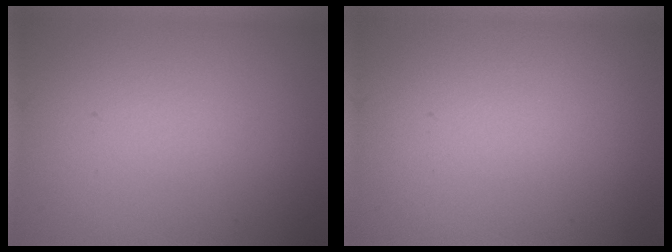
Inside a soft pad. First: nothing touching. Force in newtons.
{"total": 0.0}